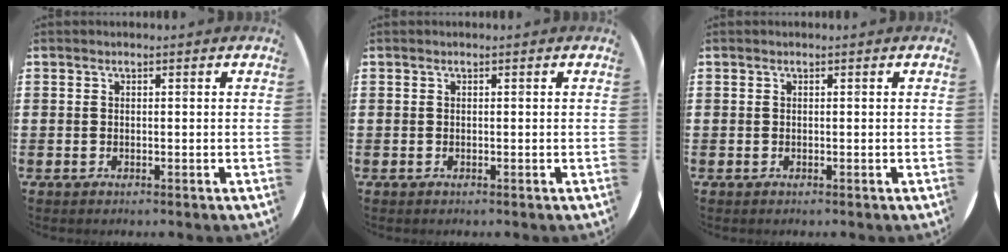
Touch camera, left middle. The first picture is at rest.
{"total": 0.0}
{"total": 0.0}